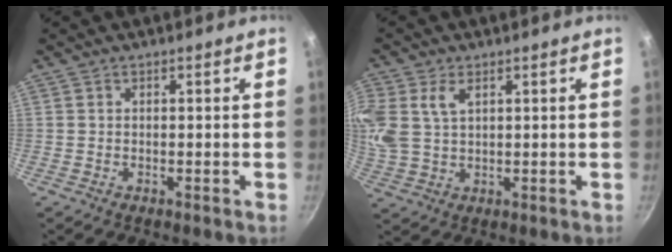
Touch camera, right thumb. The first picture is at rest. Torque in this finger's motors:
{"motor_torque": [0.26, 0.26, 0.86, 0.68, 0.13]}